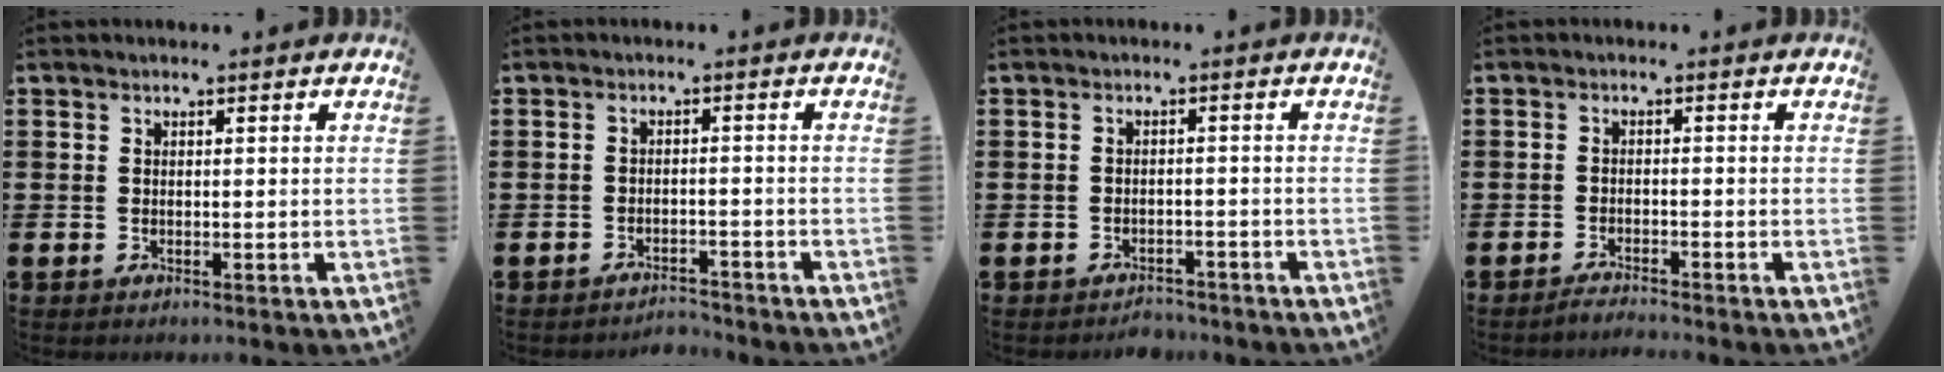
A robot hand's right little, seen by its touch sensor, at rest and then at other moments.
{"total": 2.2, "force": [-2.2, 0.1, -0.1], "torque": [-0.006, 0.003, -0.049]}
{"total": 1.9, "force": [-1.8, 0.3, -0.1], "torque": [-0.004, 0.005, -0.041]}
{"total": 1.6, "force": [-1.6, -0.2, 0.2], "torque": [-0.004, 0.003, -0.032]}